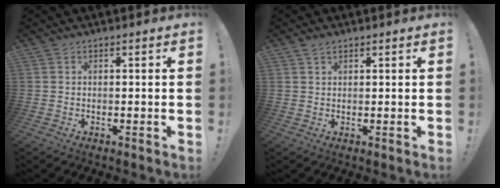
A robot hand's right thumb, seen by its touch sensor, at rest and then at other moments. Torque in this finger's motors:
{"motor_torque": [0.00, -0.01, 0.22, 0.13, 0.00]}